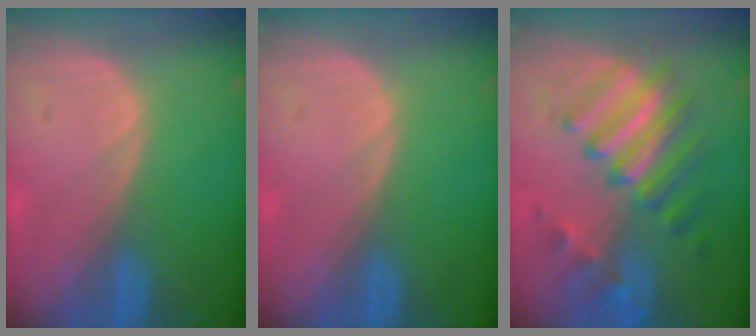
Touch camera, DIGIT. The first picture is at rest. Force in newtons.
{"total": 0.0}
{"total": 9.4, "press": 8.5, "slide": 4.1}